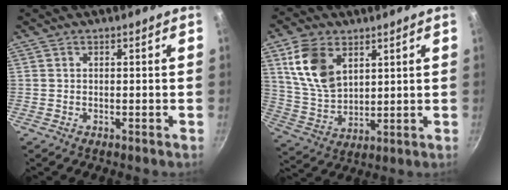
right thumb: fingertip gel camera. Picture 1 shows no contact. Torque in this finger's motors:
{"motor_torque": [-0.38, 2.29, 0.18, 0.00, 0.10]}